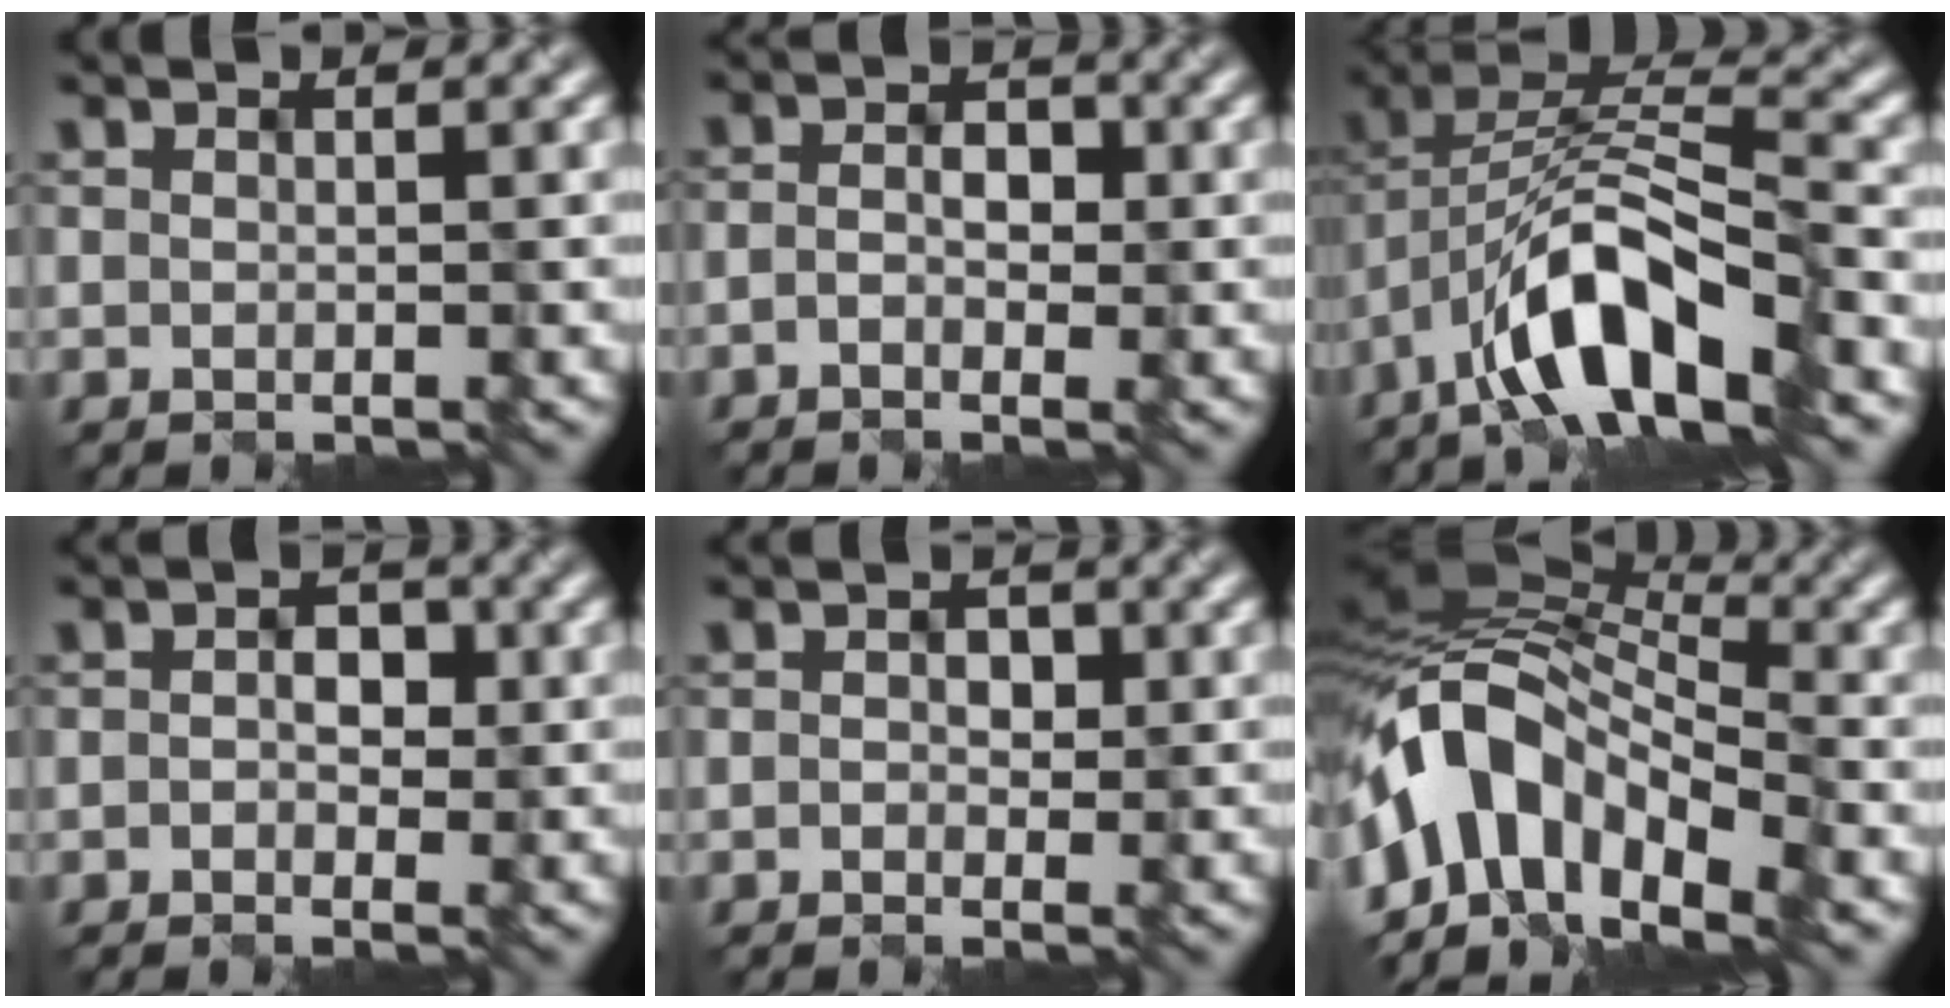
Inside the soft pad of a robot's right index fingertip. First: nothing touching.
{"total": 1.9, "force": [-0.8, 0.9, 1.4], "torque": [-0.024, 0.003, -0.017]}
{"total": 10.0, "force": [-5.6, 3.3, 7.6], "torque": [-0.133, 0.018, -0.103]}
{"total": 2.1, "force": [-0.1, 1.5, 1.5], "torque": [-0.008, 0.003, -0.012]}
{"total": 1.5, "force": [0.0, 1.2, 1.0], "torque": [0.000, 0.004, -0.008]}
{"total": 11.1, "force": [-4.7, 6.6, 7.7], "torque": [-0.137, 0.020, -0.102]}